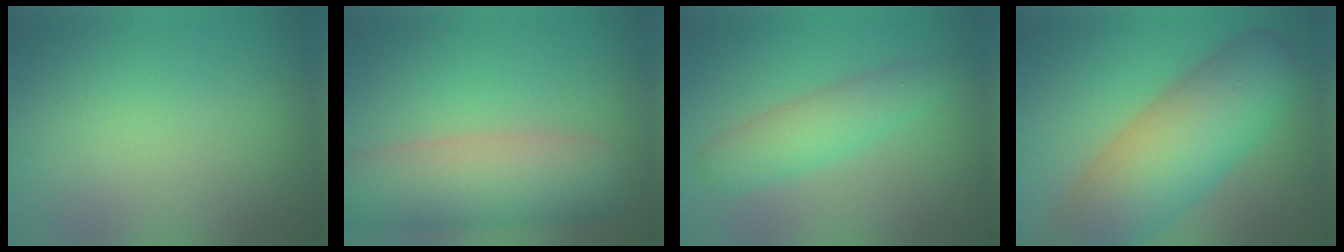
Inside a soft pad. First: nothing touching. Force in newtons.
{"total": 8.1, "press": 8.1, "slide": 0.5}
{"total": 3.5, "press": 3.5, "slide": 0.0}
{"total": 10.8, "press": 10.8, "slide": 0.5}